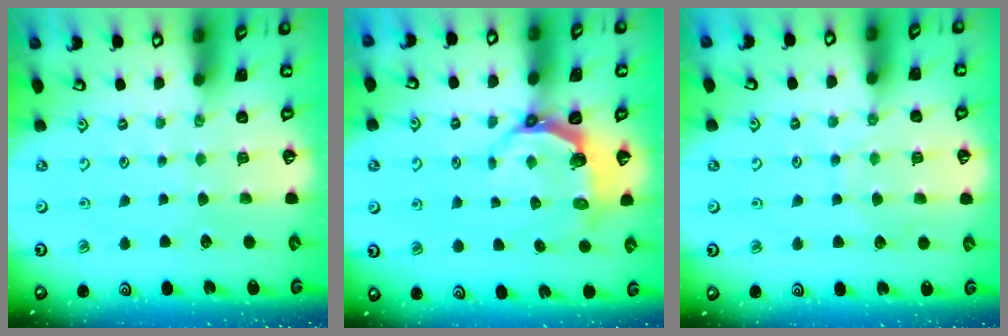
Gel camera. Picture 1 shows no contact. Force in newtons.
{"total": 5.2, "press": 3.8, "slide": 3.5}
{"total": 6.4, "press": 6.3, "slide": 0.6}